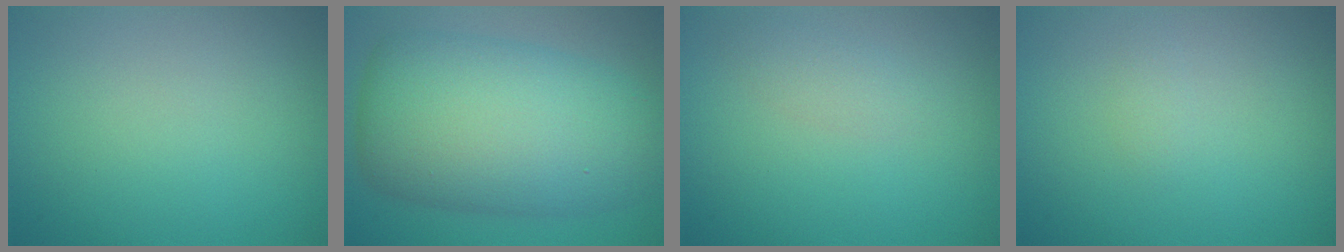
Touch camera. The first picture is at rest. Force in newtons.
{"total": 11.4, "press": 11.4, "slide": 0.2}
{"total": 1.3, "press": 1.3, "slide": 0.0}
{"total": 0.7, "press": 0.7, "slide": 0.0}